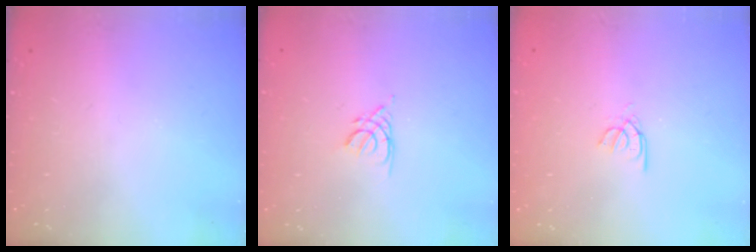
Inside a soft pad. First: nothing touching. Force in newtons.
{"total": 2.1, "press": 2.0, "slide": 0.4}
{"total": 2.6, "press": 2.6, "slide": 0.2}